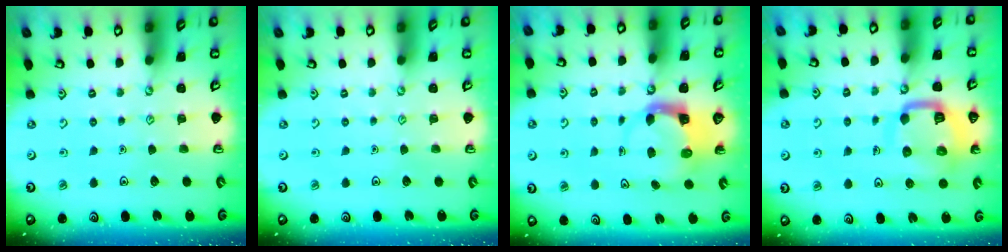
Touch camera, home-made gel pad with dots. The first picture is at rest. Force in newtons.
{"total": 0.0}
{"total": 3.6, "press": 3.6, "slide": 0.5}
{"total": 12.6, "press": 12.6, "slide": 1.4}